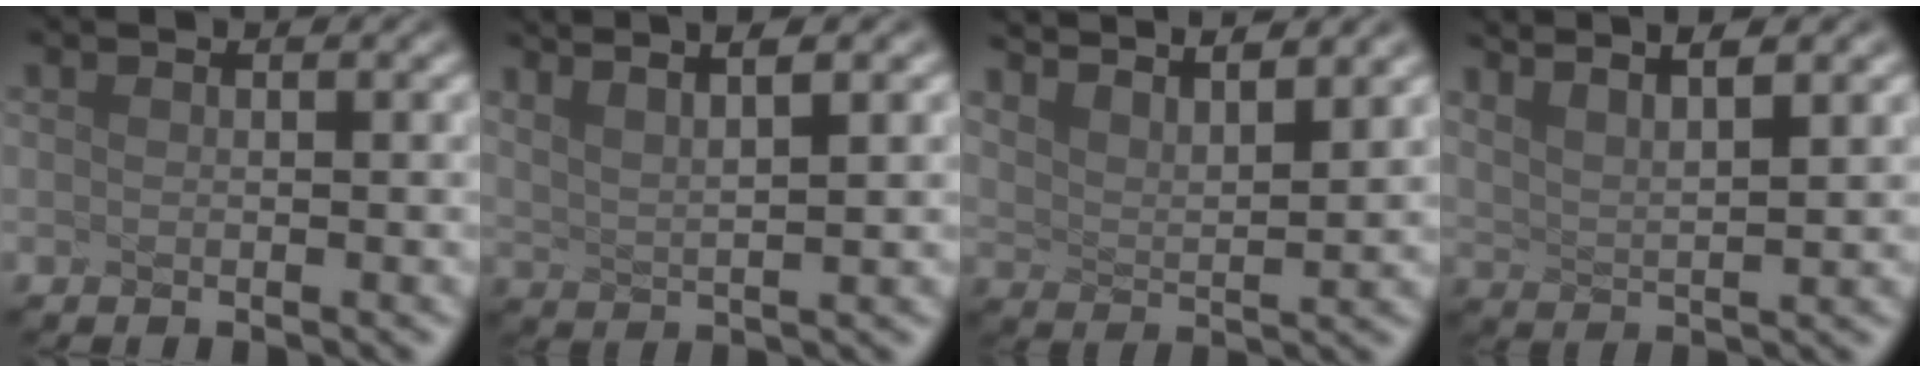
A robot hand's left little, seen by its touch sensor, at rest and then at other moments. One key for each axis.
{"total": 3.9, "fx": 2.5, "fy": 0.1, "fz": 3.0, "tx": -0.078, "ty": 0.017, "tz": 0.053}
{"total": 6.5, "fx": 5.7, "fy": 0.9, "fz": 3.0, "tx": -0.070, "ty": 0.014, "tz": 0.094}
{"total": 4.3, "fx": 3.3, "fy": 0.2, "fz": 2.7, "tx": -0.068, "ty": 0.020, "tz": 0.063}